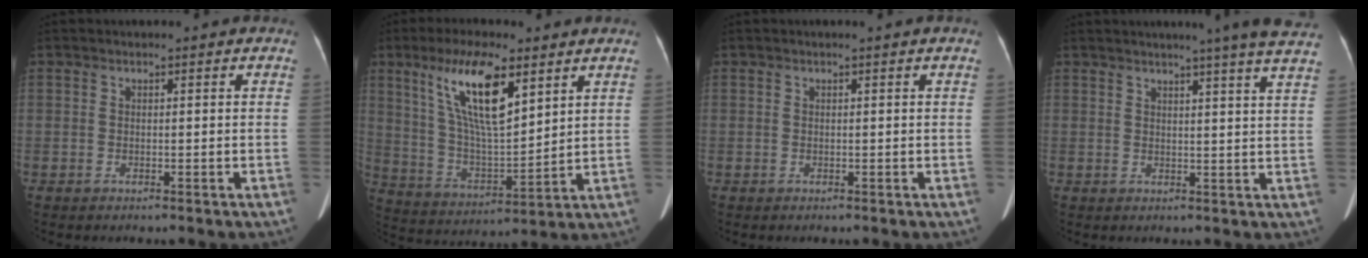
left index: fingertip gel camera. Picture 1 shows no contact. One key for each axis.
{"total": 13.7, "fx": 7.2, "fy": 3.2, "fz": 11.2, "tx": -0.224, "ty": 0.006, "tz": 0.139}
{"total": 0.0}
{"total": 12.2, "fx": 10.4, "fy": -1.3, "fz": 6.2, "tx": -0.080, "ty": -0.029, "tz": 0.102}